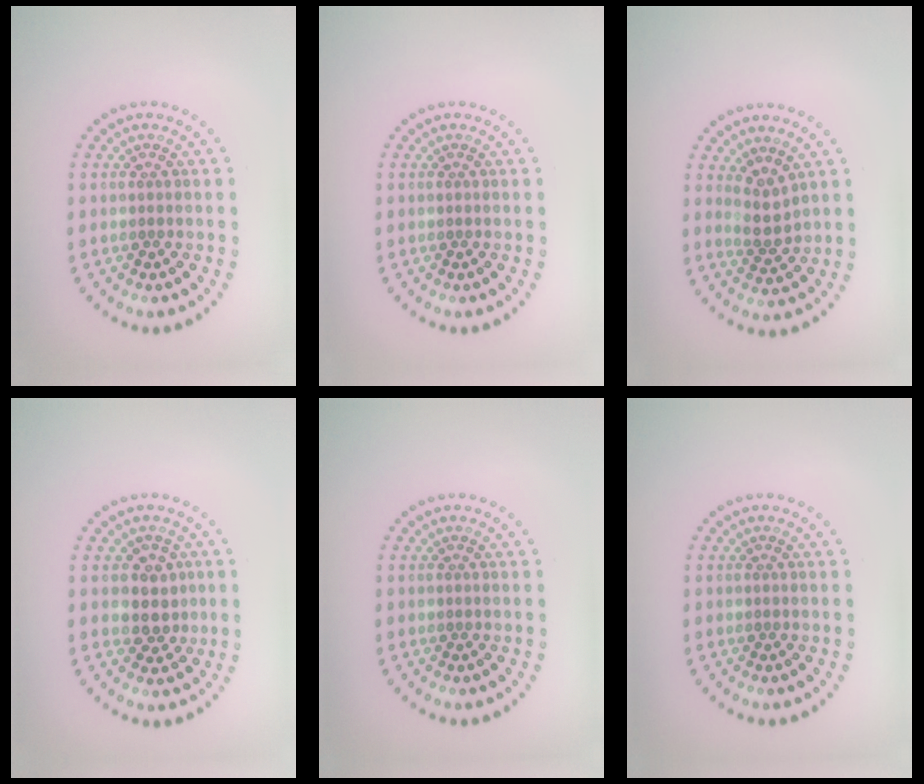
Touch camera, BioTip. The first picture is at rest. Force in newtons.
{"total": 0.0}
{"total": 2.2, "press": 1.8, "slide": 1.3}
{"total": 2.6, "press": 2.3, "slide": 1.2}
{"total": 0.0}
{"total": 0.0}